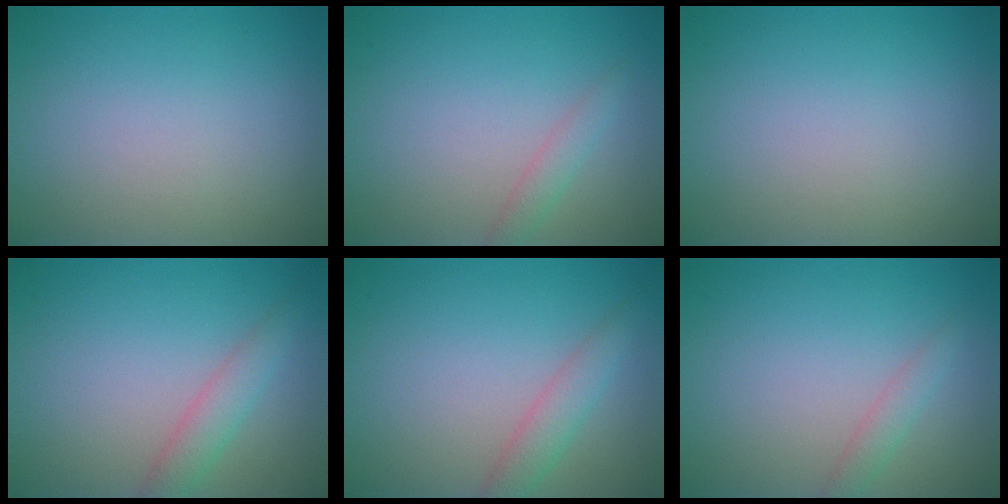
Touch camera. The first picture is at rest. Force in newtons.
{"total": 1.3, "press": 1.3, "slide": 0.1}
{"total": 0.0}
{"total": 2.3, "press": 2.3, "slide": 0.0}
{"total": 2.2, "press": 2.2, "slide": 0.1}
{"total": 1.3, "press": 1.3, "slide": 0.1}